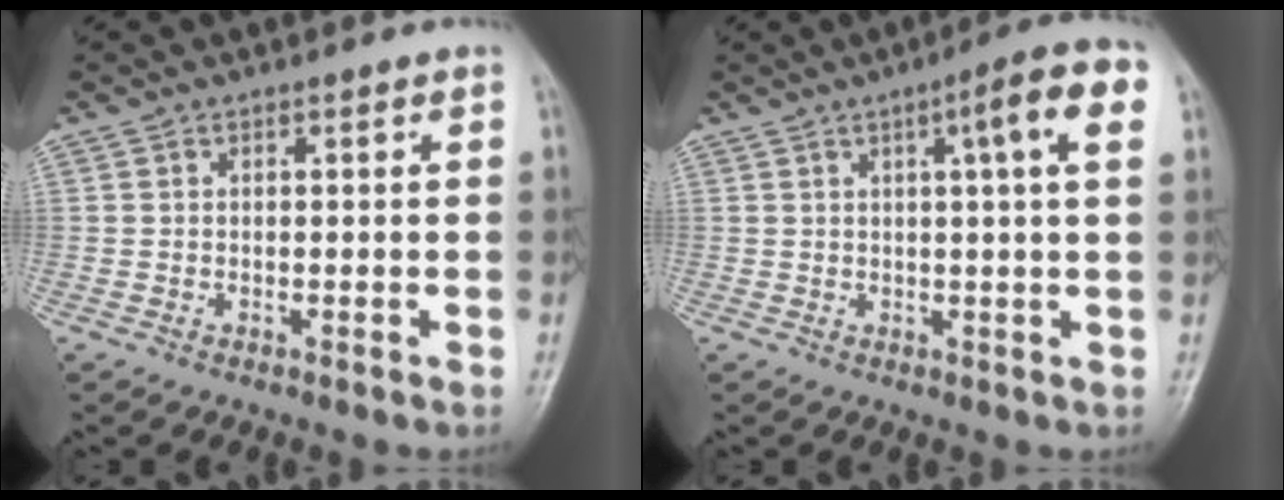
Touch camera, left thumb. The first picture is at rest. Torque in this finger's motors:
{"motor_torque": [1.07, 0.99, 1.05, -0.33, 0.01]}